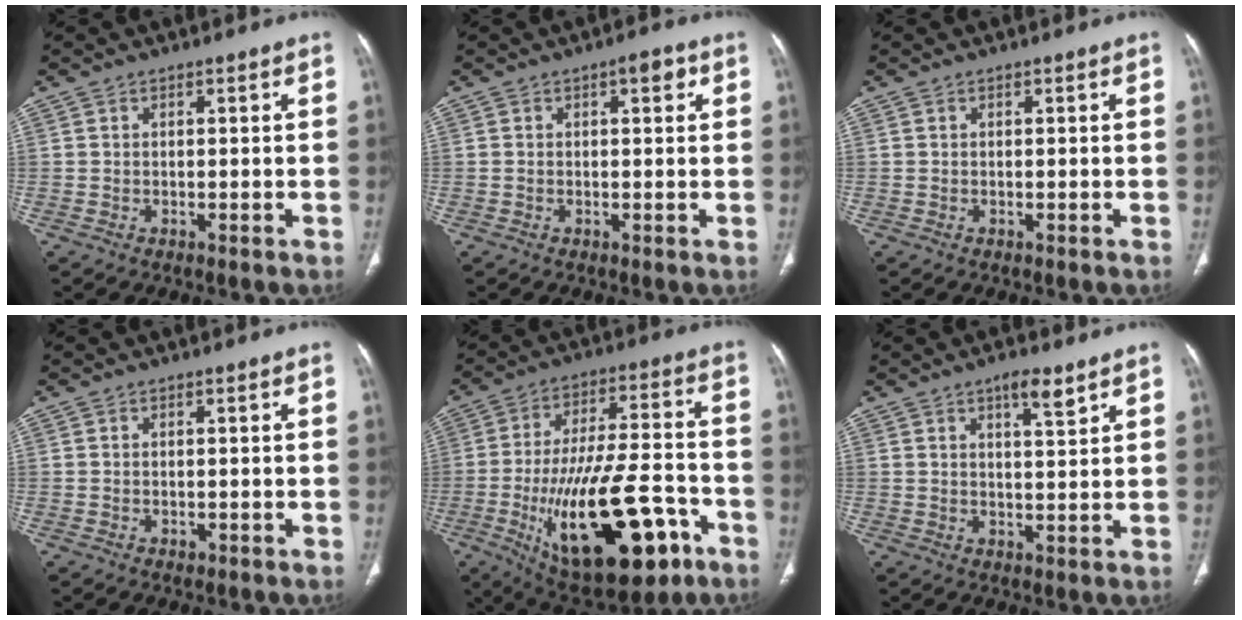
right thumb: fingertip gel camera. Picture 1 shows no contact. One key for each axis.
{"total": 2.7, "fx": 1.0, "fy": 1.1, "fz": 2.2, "tx": -0.020, "ty": 0.003, "tz": 0.012}
{"total": 0.0}
{"total": 0.7, "fx": -0.3, "fy": 0.5, "fz": 0.4, "tx": -0.002, "ty": 0.003, "tz": -0.001}
{"total": 26.3, "fx": -10.4, "fy": 10.8, "fz": 21.6, "tx": -0.356, "ty": 0.033, "tz": -0.145}
{"total": 4.6, "fx": 2.9, "fy": 1.1, "fz": 3.4, "tx": -0.050, "ty": -0.020, "tz": 0.047}